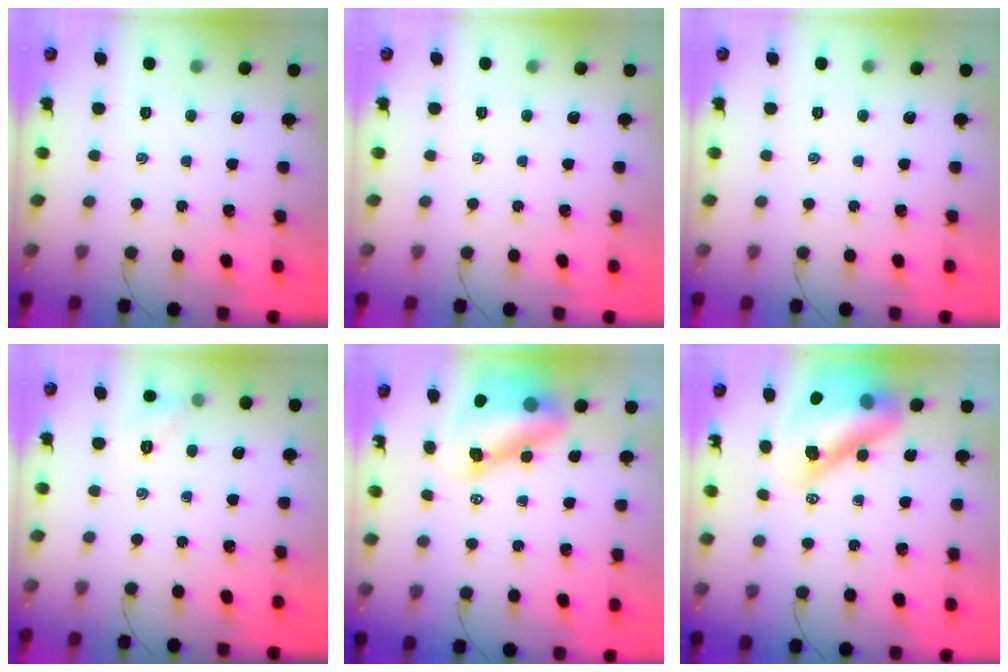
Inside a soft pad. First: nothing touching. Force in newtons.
{"total": 0.0}
{"total": 0.0}
{"total": 6.3, "press": 6.1, "slide": 1.8}
{"total": 10.0, "press": 9.6, "slide": 2.8}
{"total": 18.0, "press": 17.2, "slide": 5.4}